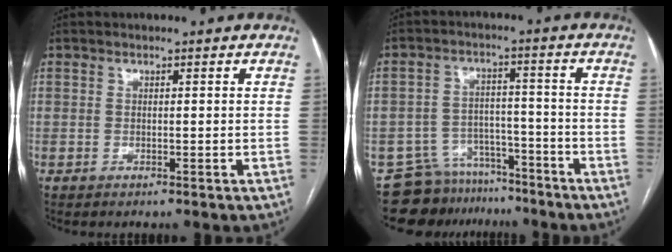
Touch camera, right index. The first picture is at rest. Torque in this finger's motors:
{"motor_torque": [-0.62, -0.73, -0.44, -0.21]}